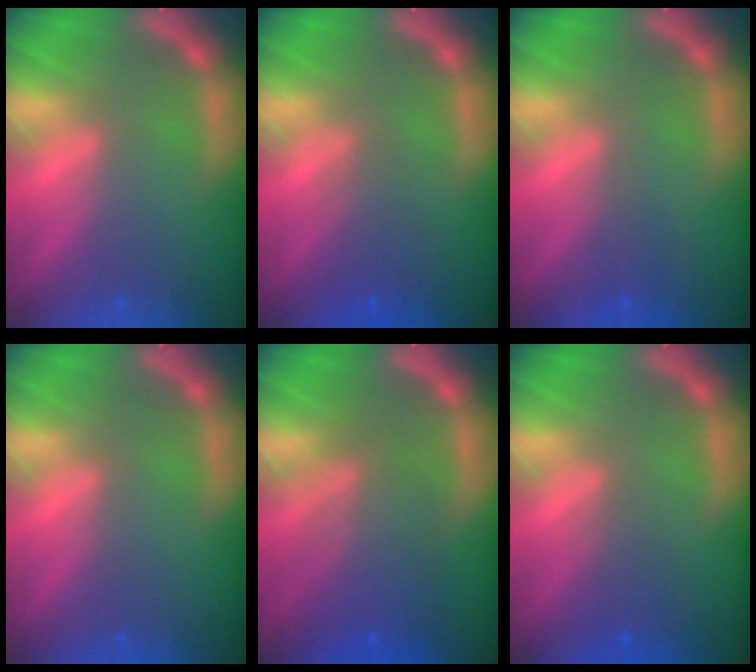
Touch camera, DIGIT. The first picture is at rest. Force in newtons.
{"total": 2.5}
{"total": 1.0}
{"total": 0.0}
{"total": 6.0}
{"total": 2.0}